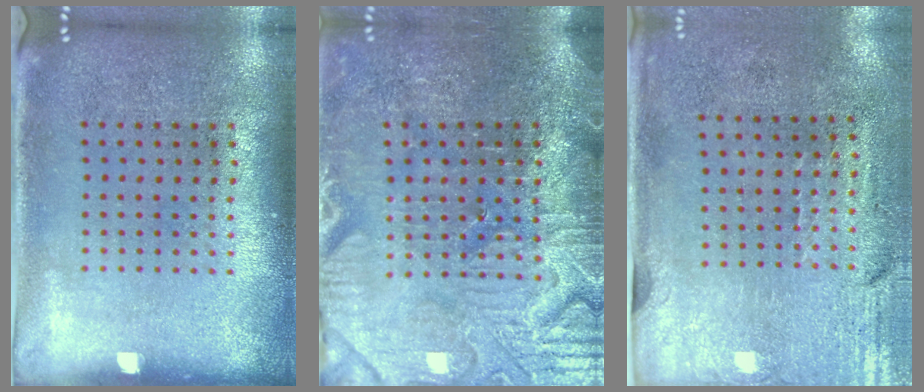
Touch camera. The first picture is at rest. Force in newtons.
{"total": 4.0, "press": 3.8, "slide": 1.3}
{"total": 3.0, "press": 2.5, "slide": 1.6}